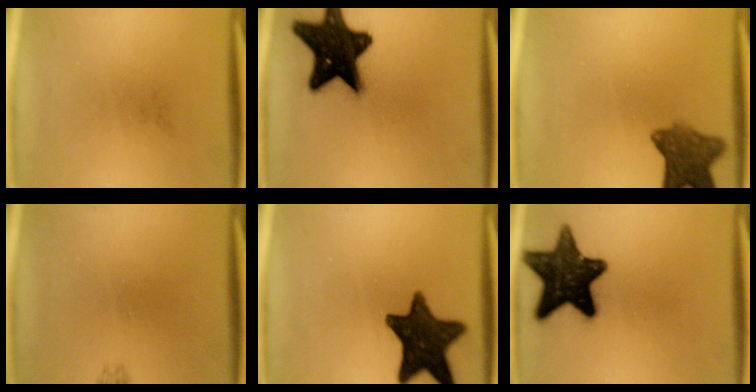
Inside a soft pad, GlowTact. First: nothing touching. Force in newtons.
{"total": 19.8}
{"total": 7.6}
{"total": 0.7}
{"total": 14.2}
{"total": 16.6}